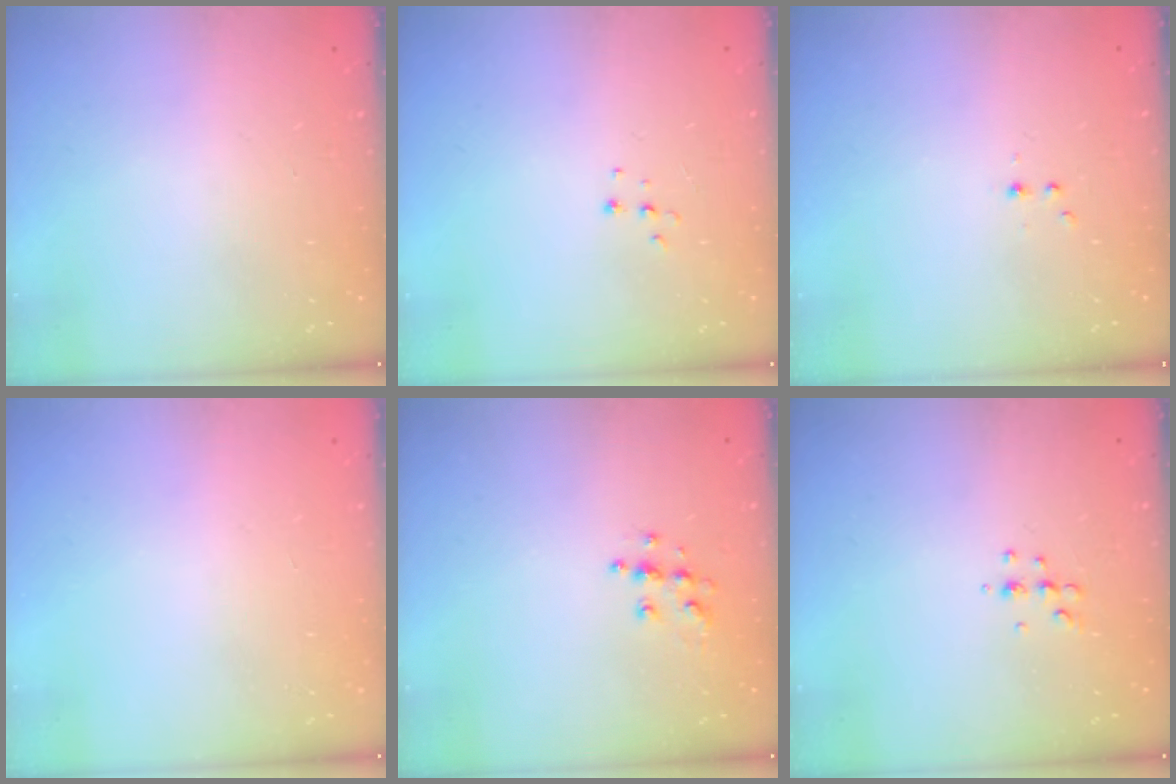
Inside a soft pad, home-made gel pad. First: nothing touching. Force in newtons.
{"total": 4.9, "press": 4.9, "slide": 0.7}
{"total": 2.2, "press": 1.9, "slide": 1.2}
{"total": 0.0}
{"total": 6.3, "press": 6.3, "slide": 0.3}
{"total": 4.5, "press": 4.3, "slide": 1.2}